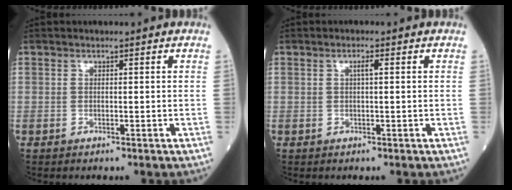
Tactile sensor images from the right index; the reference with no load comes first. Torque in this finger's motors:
{"motor_torque": [0.24, 0.09, 0.14, 0.05]}